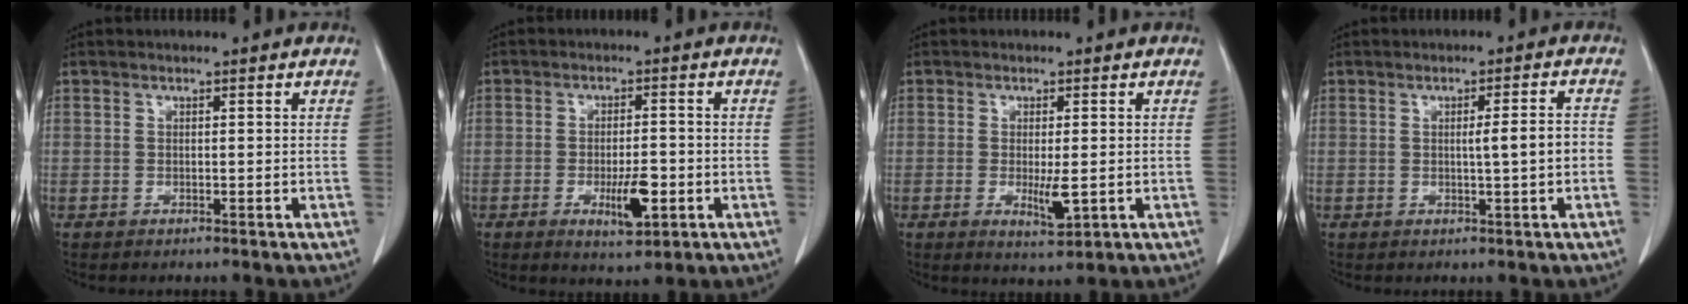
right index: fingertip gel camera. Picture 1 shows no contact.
{"total": 6.1, "force": [-2.0, 1.8, 5.4], "torque": [-0.090, -0.006, -0.025]}
{"total": 4.1, "force": [-0.8, 1.0, 3.9], "torque": [-0.065, -0.009, -0.007]}
{"total": 4.0, "force": [-0.4, -0.1, 4.0], "torque": [-0.060, 0.000, -0.006]}